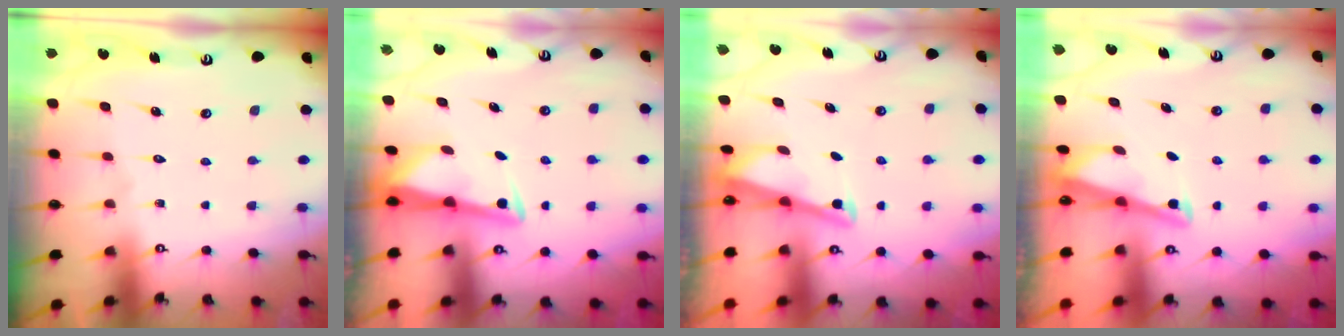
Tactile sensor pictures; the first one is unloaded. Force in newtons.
{"total": 3.1, "press": 3.1, "slide": 0.3}
{"total": 2.8, "press": 2.8, "slide": 0.4}
{"total": 2.9, "press": 2.8, "slide": 0.4}